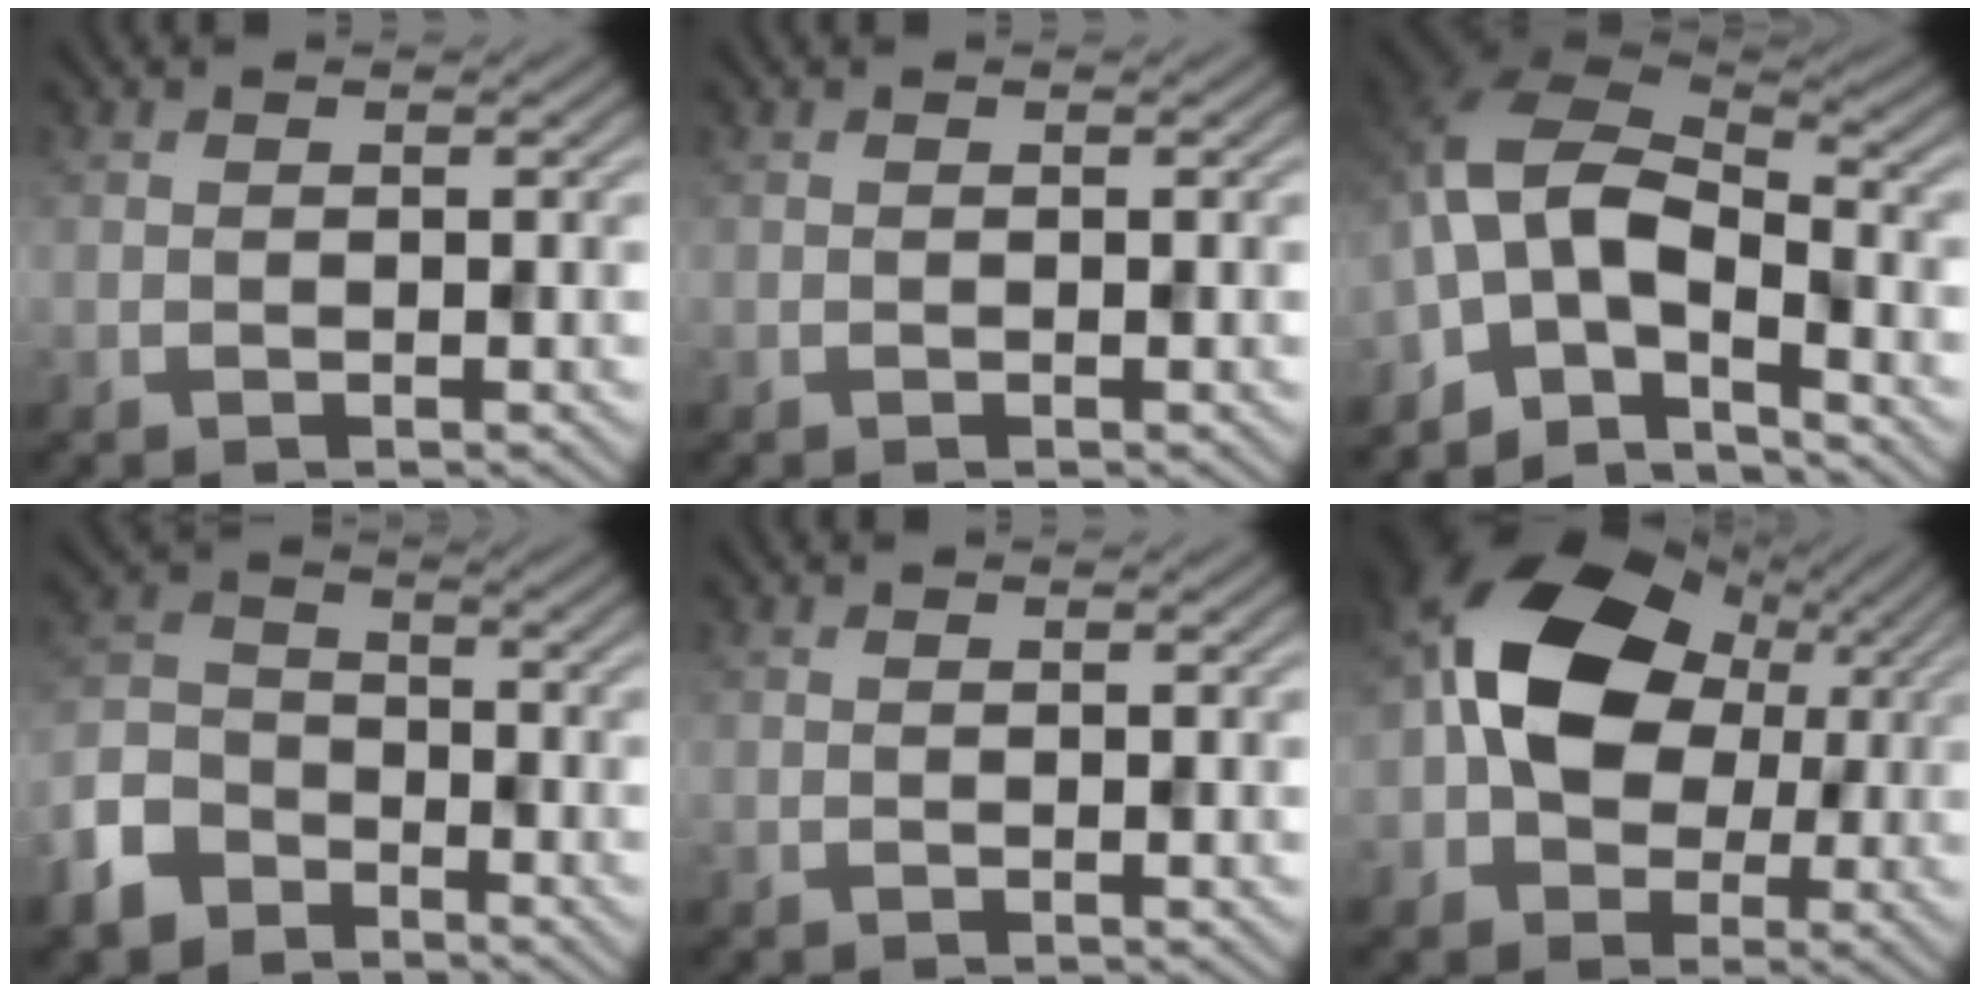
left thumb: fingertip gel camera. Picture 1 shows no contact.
{"total": 0.0}
{"total": 10.0, "force": [-5.7, 4.5, 6.9], "torque": [-0.140, -0.005, -0.128]}
{"total": 8.0, "force": [-5.5, 4.9, 3.2], "torque": [-0.093, -0.011, -0.131]}
{"total": 0.0}
{"total": 13.5, "force": [0.8, 10.2, 8.7], "torque": [-0.173, 0.007, 0.003]}